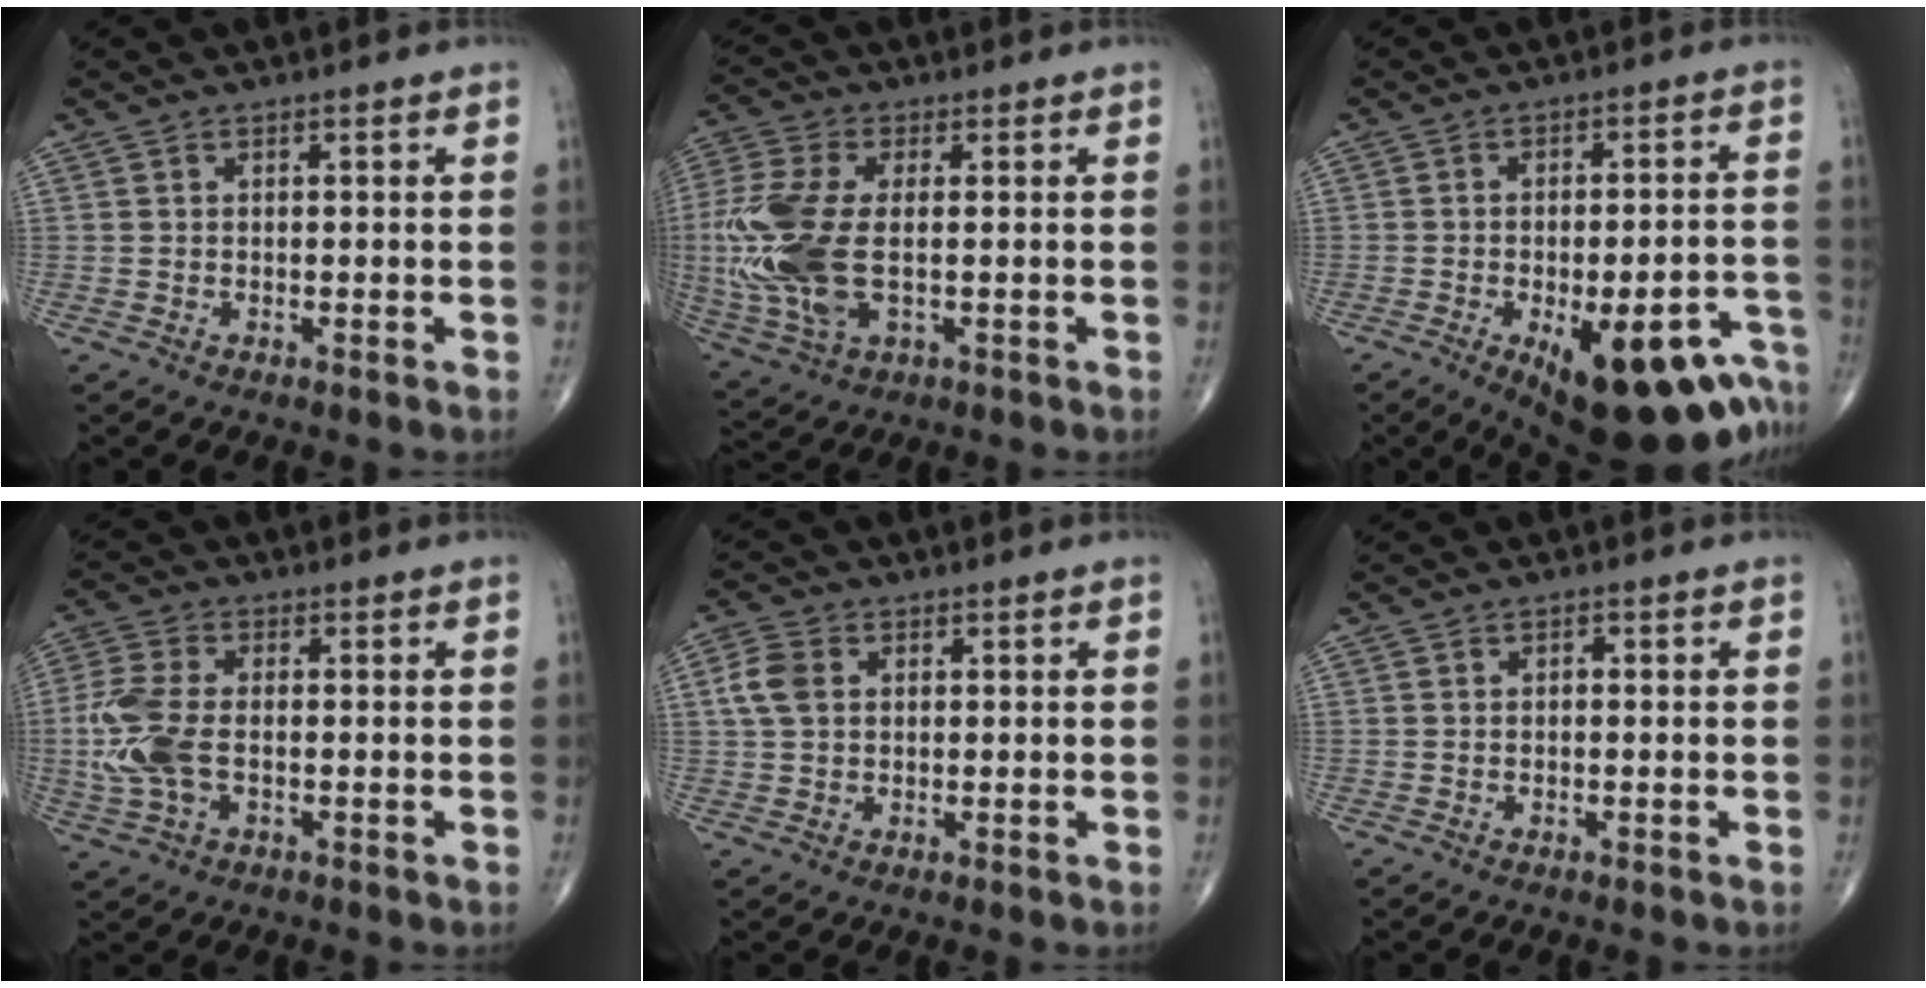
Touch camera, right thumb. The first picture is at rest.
{"total": 16.3, "force": [-0.8, 8.4, 14.0], "torque": [-0.348, -0.008, -0.009]}
{"total": 21.0, "force": [-11.3, 7.9, 15.8], "torque": [-0.128, 0.053, -0.143]}
{"total": 9.4, "force": [-1.1, 5.1, 7.8], "torque": [-0.196, 0.008, -0.024]}
{"total": 5.0, "force": [1.0, 3.7, 3.3], "torque": [-0.070, 0.007, 0.017]}
{"total": 0.6, "force": [0.0, 0.4, 0.5], "torque": [-0.005, 0.002, -0.003]}